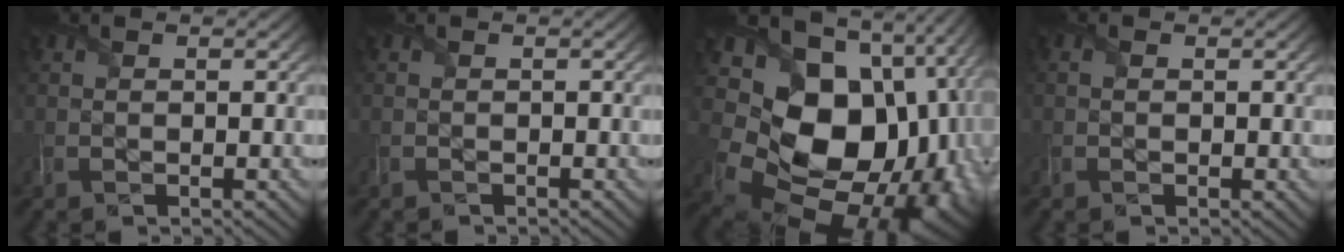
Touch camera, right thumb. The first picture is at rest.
{"total": 0.6, "force": [-0.5, 0.2, -0.3], "torque": [0.005, -0.002, -0.012]}
{"total": 19.8, "force": [-0.4, 15.1, 12.8], "torque": [-0.234, -0.055, 0.043]}
{"total": 0.7, "force": [-0.2, 0.6, 0.3], "torque": [-0.003, -0.003, -0.002]}